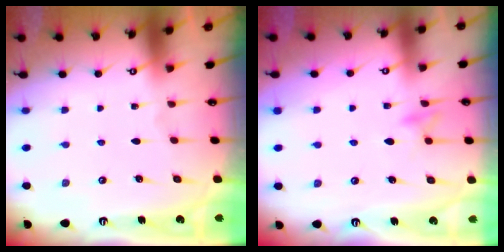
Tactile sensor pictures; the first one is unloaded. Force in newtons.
{"total": 9.3, "press": 9.3, "slide": 0.8}